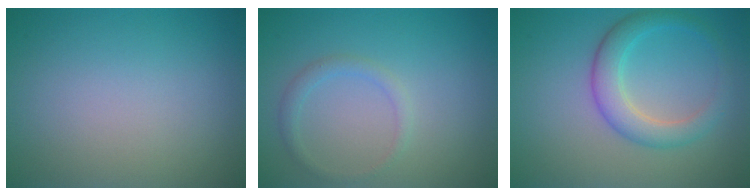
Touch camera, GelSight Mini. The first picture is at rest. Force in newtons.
{"total": 1.4, "press": 1.4, "slide": 0.0}
{"total": 3.6, "press": 3.6, "slide": 0.1}